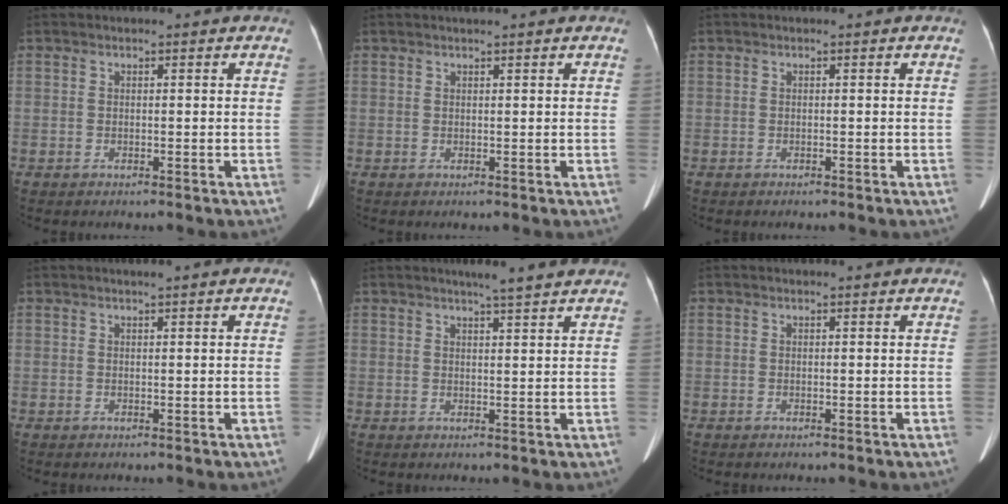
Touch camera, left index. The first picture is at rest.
{"total": 1.5, "force": [1.2, 0.0, 0.9], "torque": [-0.009, 0.018, 0.020]}
{"total": 0.0}
{"total": 1.1, "force": [0.9, 0.0, 0.8], "torque": [-0.011, 0.008, 0.013]}
{"total": 4.6, "force": [3.9, -0.4, 2.4], "torque": [-0.036, 0.005, 0.051]}
{"total": 0.7, "force": [0.7, 0.0, 0.2], "torque": [-0.007, 0.006, 0.009]}